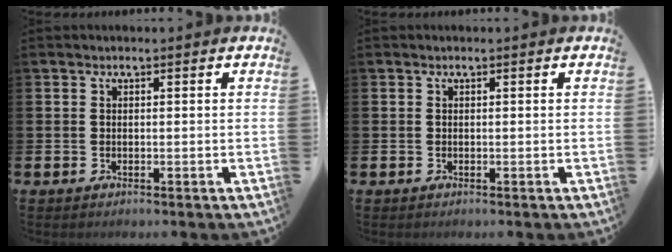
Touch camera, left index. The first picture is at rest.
{"total": 0.0}